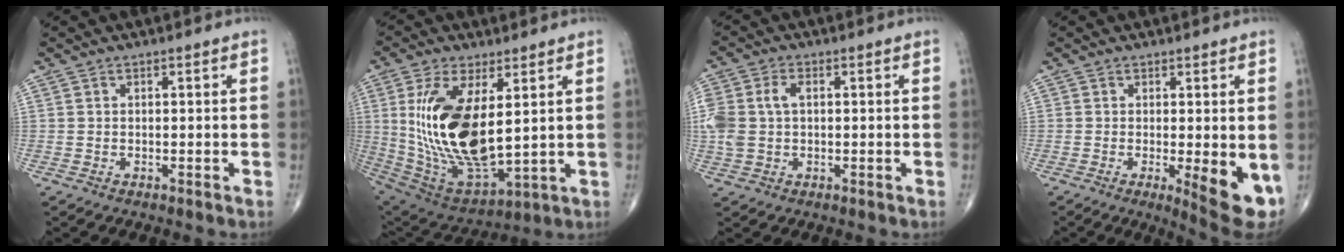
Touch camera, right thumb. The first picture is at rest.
{"total": 20.9, "force": [3.5, 9.4, 18.3], "torque": [-0.359, -0.028, 0.085]}
{"total": 7.7, "force": [0.7, 5.1, 5.7], "torque": [-0.148, 0.020, 0.018]}
{"total": 7.8, "force": [-1.4, 2.1, 7.3], "torque": [-0.094, -0.020, -0.013]}